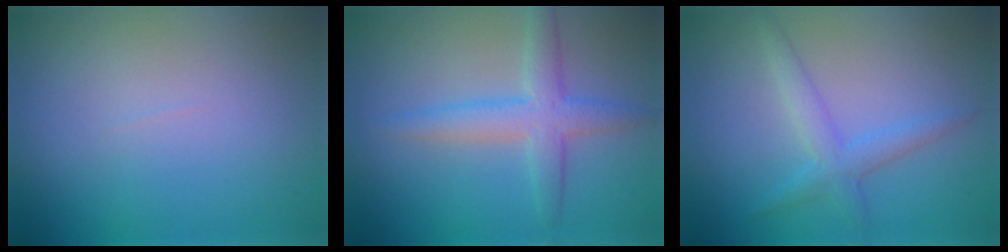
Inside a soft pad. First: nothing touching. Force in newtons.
{"total": 3.7, "press": 3.7, "slide": 0.1}
{"total": 2.5, "press": 2.5, "slide": 0.1}